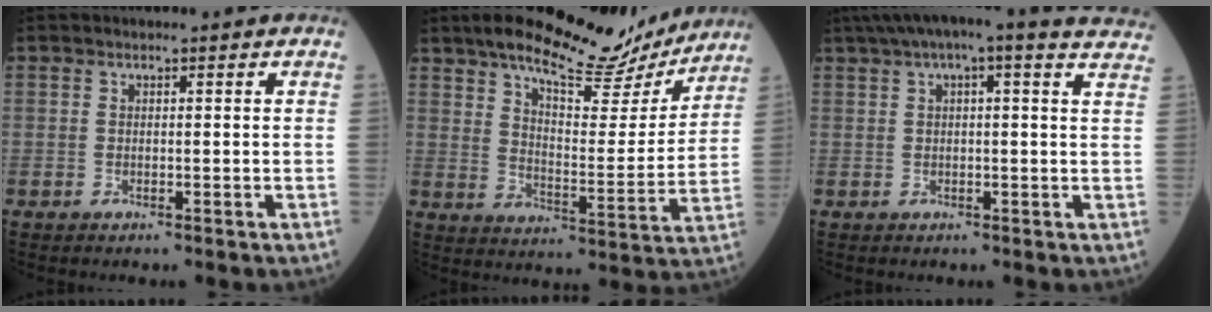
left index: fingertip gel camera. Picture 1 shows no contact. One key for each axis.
{"total": 17.2, "fx": 14.6, "fy": 4.2, "fz": 8.0, "tx": -0.115, "ty": -0.016, "tz": 0.205}
{"total": 15.7, "fx": 12.8, "fy": 2.2, "fz": 8.9, "tx": -0.142, "ty": 0.042, "tz": 0.146}